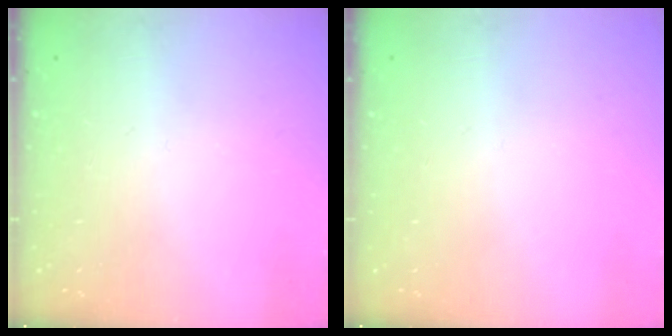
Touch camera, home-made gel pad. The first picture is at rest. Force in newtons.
{"total": 0.0}